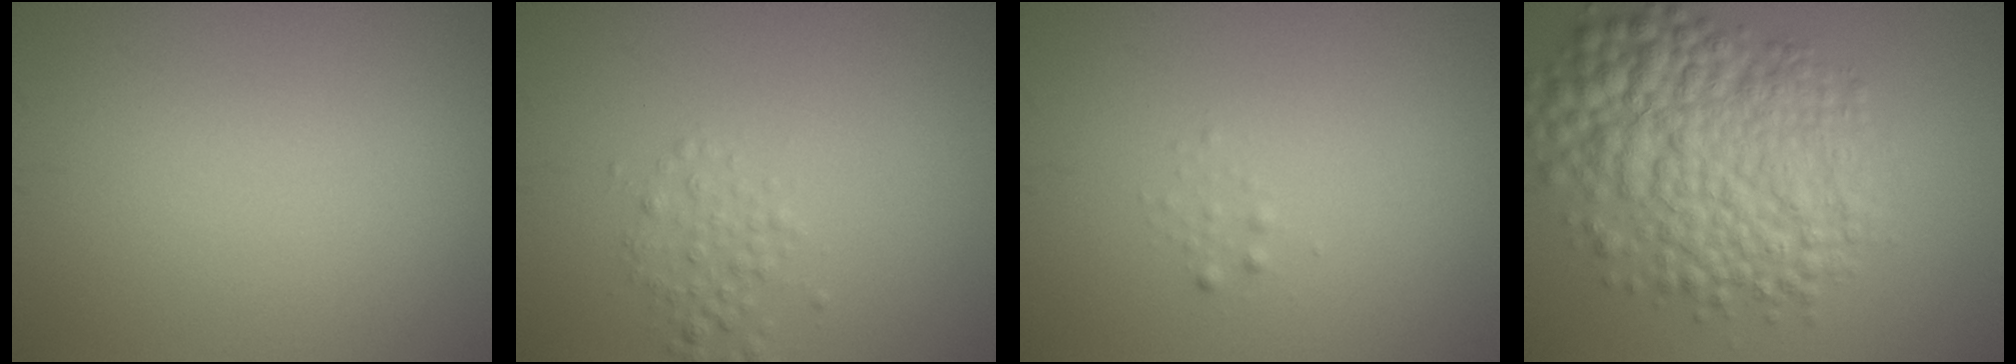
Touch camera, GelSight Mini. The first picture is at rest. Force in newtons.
{"total": 1.7, "press": 1.7, "slide": 0.0}
{"total": 0.6, "press": 0.6, "slide": 0.1}
{"total": 10.0, "press": 10.0, "slide": 0.2}